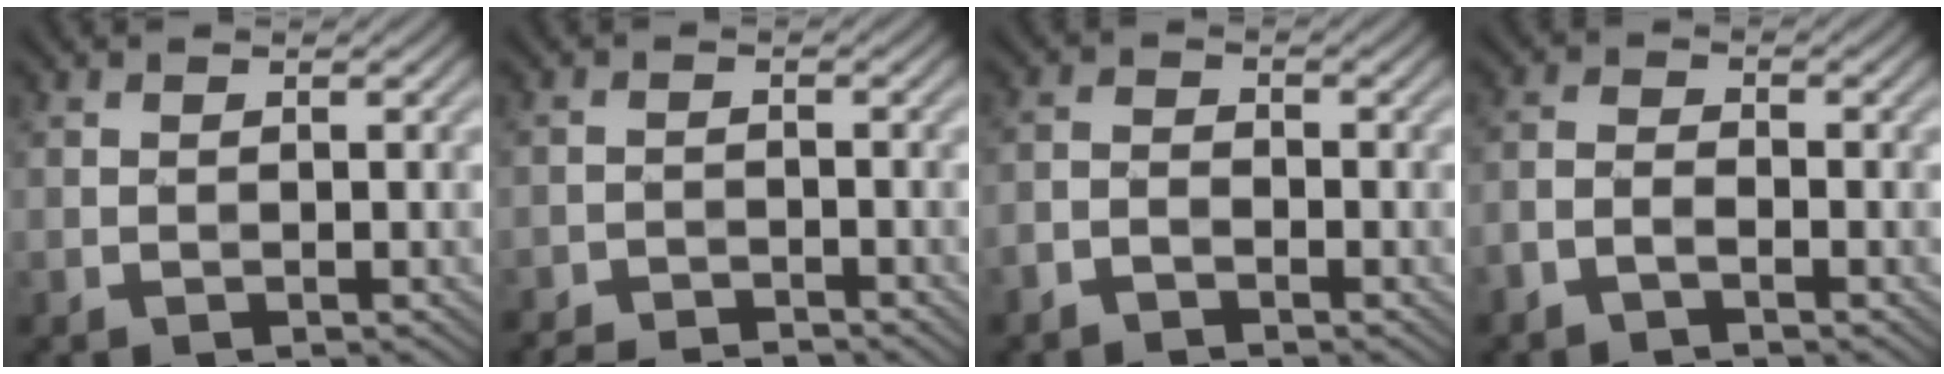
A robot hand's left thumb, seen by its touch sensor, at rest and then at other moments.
{"total": 3.3, "force": [-3.2, 0.3, 0.8], "torque": [-0.019, -0.002, -0.064]}
{"total": 2.1, "force": [-1.8, 0.7, 0.8], "torque": [-0.017, 0.002, -0.043]}
{"total": 2.3, "force": [-1.9, 0.6, 1.2], "torque": [-0.026, 0.001, -0.046]}